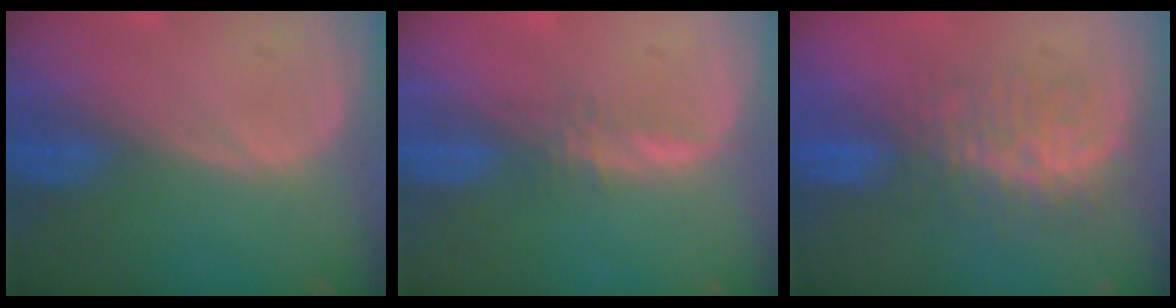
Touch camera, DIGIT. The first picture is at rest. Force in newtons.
{"total": 1.6, "press": 1.5, "slide": 0.5}
{"total": 7.6, "press": 7.3, "slide": 2.2}